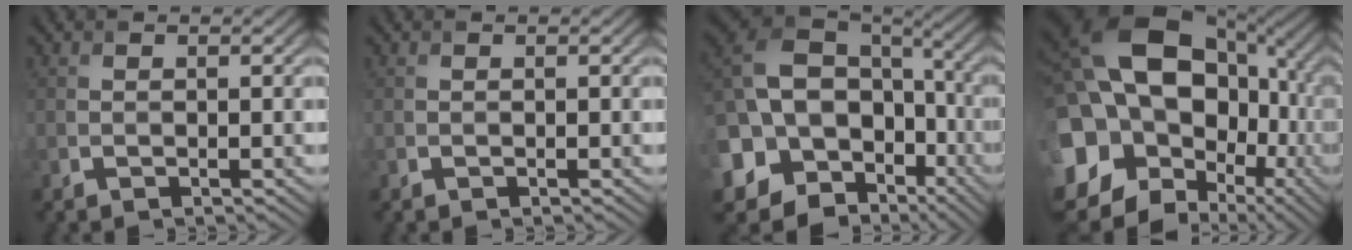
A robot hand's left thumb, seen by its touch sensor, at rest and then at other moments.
{"total": 0.0}
{"total": 21.3, "force": [-2.3, 17.4, 12.0], "torque": [-0.289, -0.008, -0.039]}
{"total": 23.8, "force": [2.7, 18.6, 14.7], "torque": [-0.338, -0.023, 0.051]}